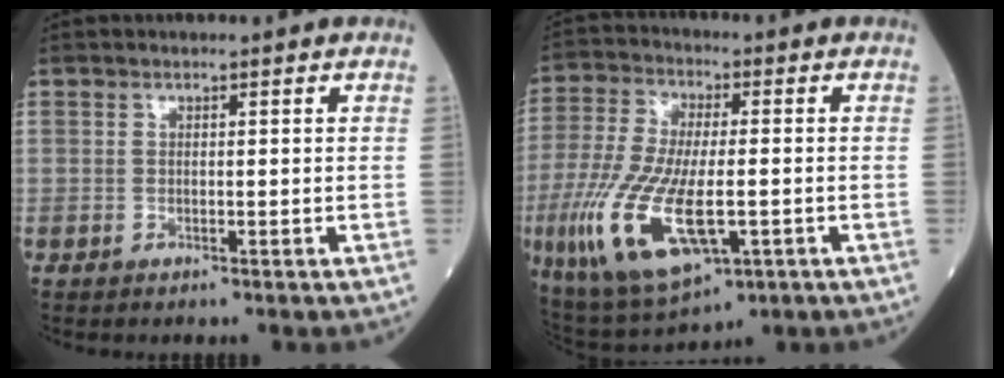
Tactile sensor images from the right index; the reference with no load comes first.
{"total": 16.3, "force": [-4.5, 5.8, 14.5], "torque": [-0.312, -0.020, -0.070]}